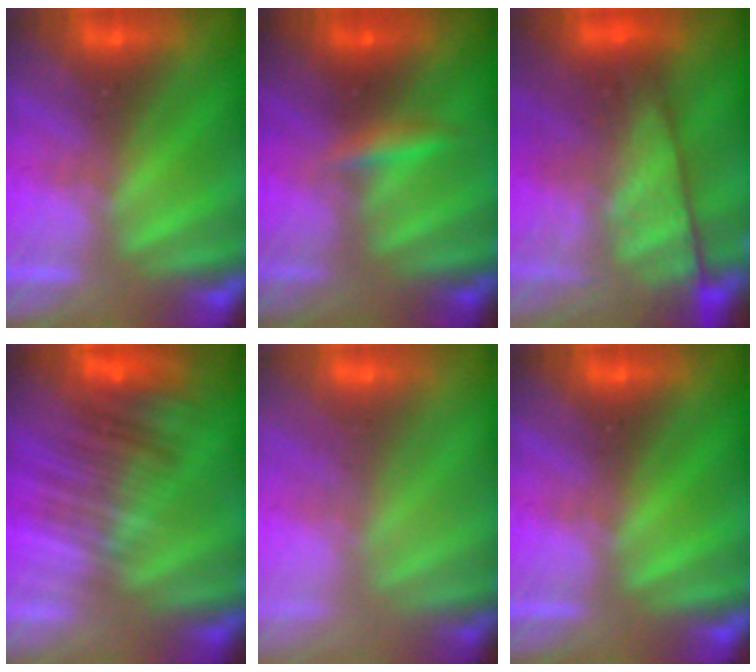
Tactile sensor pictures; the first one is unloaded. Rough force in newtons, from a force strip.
{"total": 2.3}
{"total": 9.4}
{"total": 6.9}
{"total": 2.9}
{"total": 0.0}